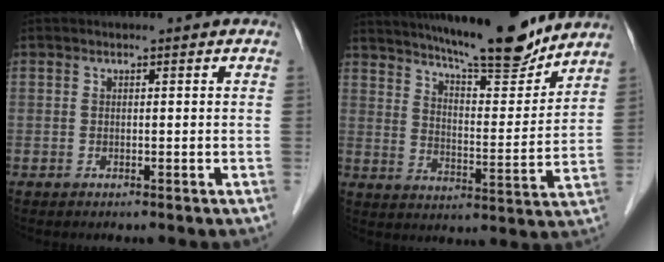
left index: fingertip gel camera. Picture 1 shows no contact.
{"total": 16.4, "force": [14.4, 1.5, 7.8], "torque": [-0.119, -0.012, 0.215]}